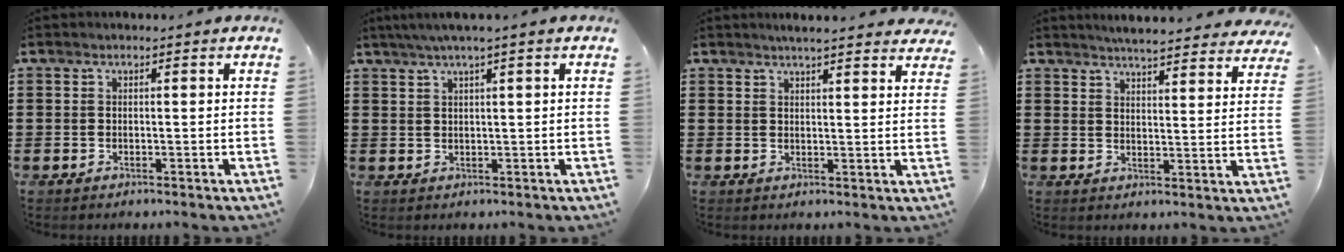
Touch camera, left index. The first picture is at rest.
{"total": 2.3, "force": [1.3, -0.3, 1.9], "torque": [-0.037, 0.000, 0.022]}
{"total": 3.0, "force": [2.8, -0.2, 1.0], "torque": [-0.026, -0.004, 0.052]}
{"total": 4.5, "force": [4.4, -0.3, 0.8], "torque": [-0.032, -0.022, 0.079]}